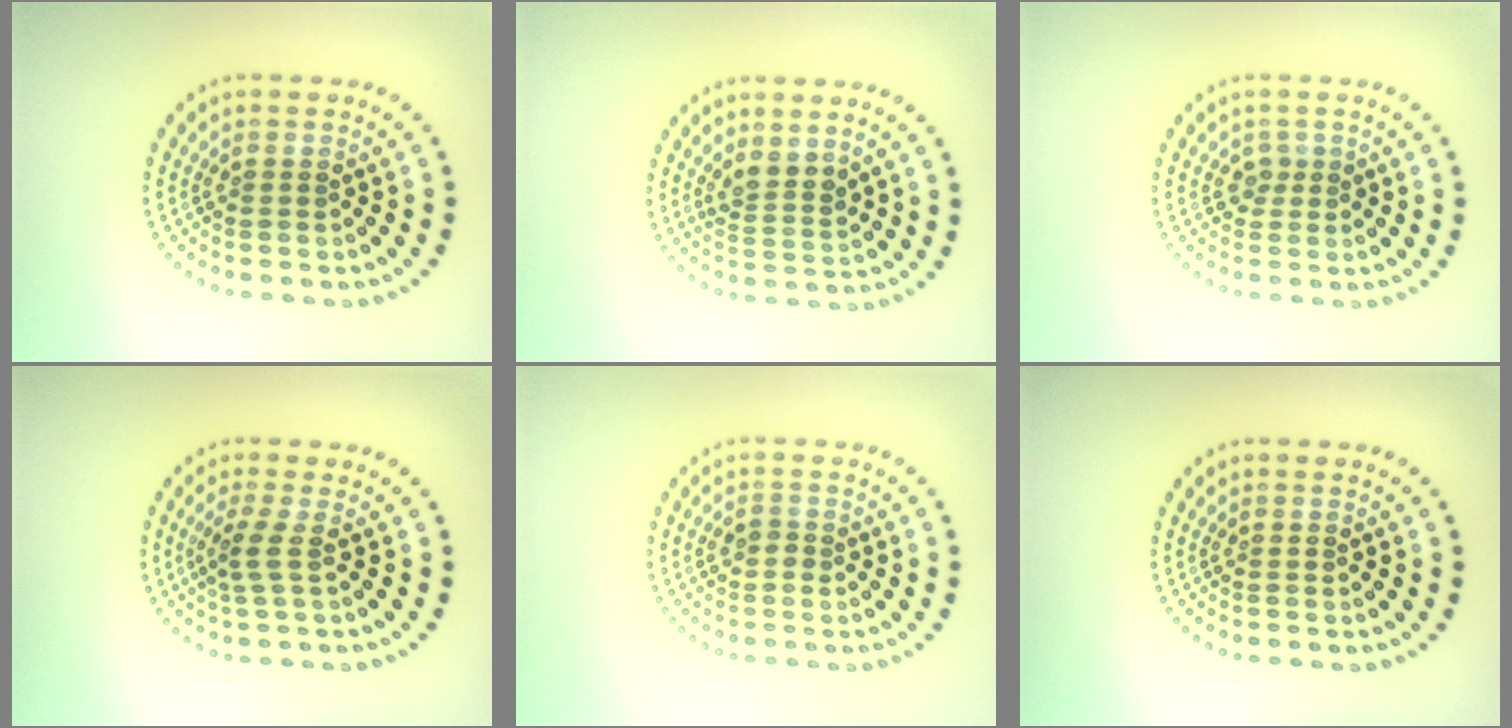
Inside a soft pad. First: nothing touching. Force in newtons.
{"total": 2.1, "press": 1.8, "slide": 1.1}
{"total": 1.1, "press": 0.8, "slide": 0.8}
{"total": 1.9, "press": 1.3, "slide": 1.4}
{"total": 0.9, "press": 0.9, "slide": 0.2}
{"total": 0.0}